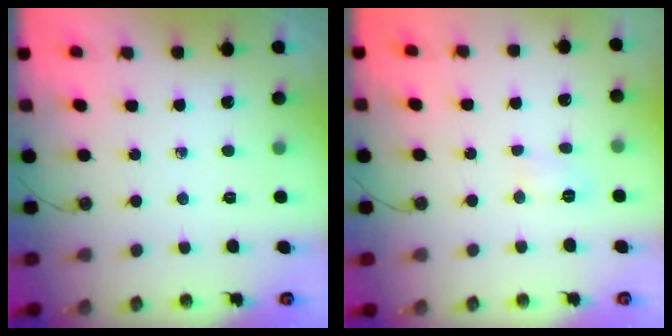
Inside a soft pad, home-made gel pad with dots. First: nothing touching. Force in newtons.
{"total": 4.8, "press": 4.7, "slide": 0.6}